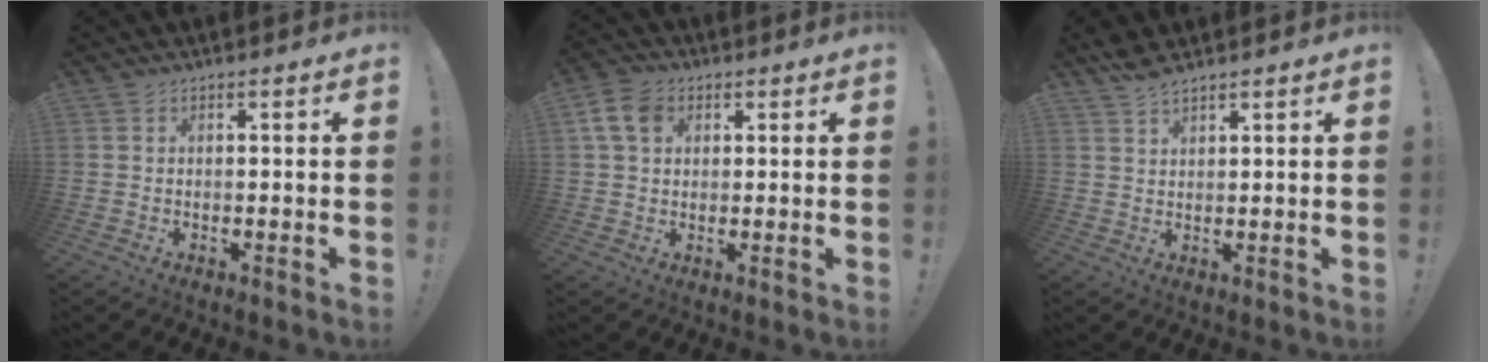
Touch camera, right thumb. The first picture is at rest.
{"total": 8.3, "force": [3.0, 5.9, 5.0], "torque": [-0.092, 0.003, 0.061]}
{"total": 3.6, "force": [3.2, 0.8, 1.6], "torque": [-0.033, -0.017, 0.059]}